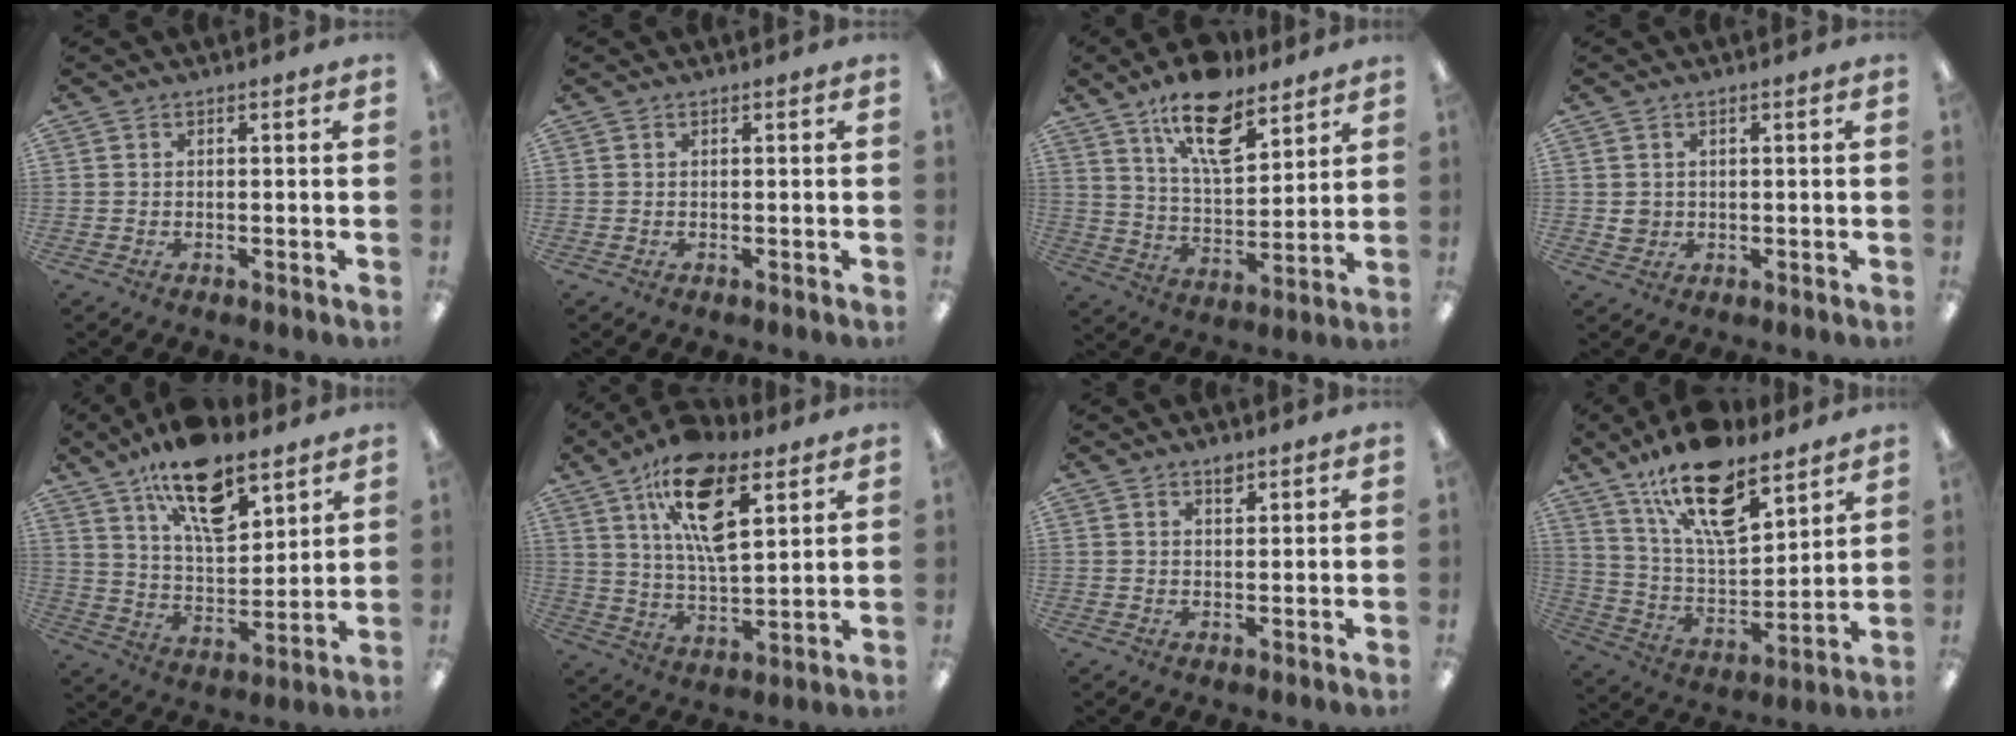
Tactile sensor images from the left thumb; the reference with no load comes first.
{"total": 0.0}
{"total": 15.7, "force": [10.6, 6.7, 9.3], "torque": [-0.150, -0.049, 0.182]}
{"total": 2.2, "force": [0.6, 2.0, 0.6], "torque": [-0.006, 0.000, 0.009]}
{"total": 17.6, "force": [11.7, 7.5, 10.8], "torque": [-0.178, -0.054, 0.200]}
{"total": 18.2, "force": [9.8, 8.2, 13.0], "torque": [-0.223, -0.025, 0.167]}
{"total": 2.4, "force": [1.8, 1.1, 1.2], "torque": [-0.010, -0.007, 0.029]}
{"total": 20.2, "force": [13.7, 8.1, 12.5], "torque": [-0.213, -0.074, 0.237]}